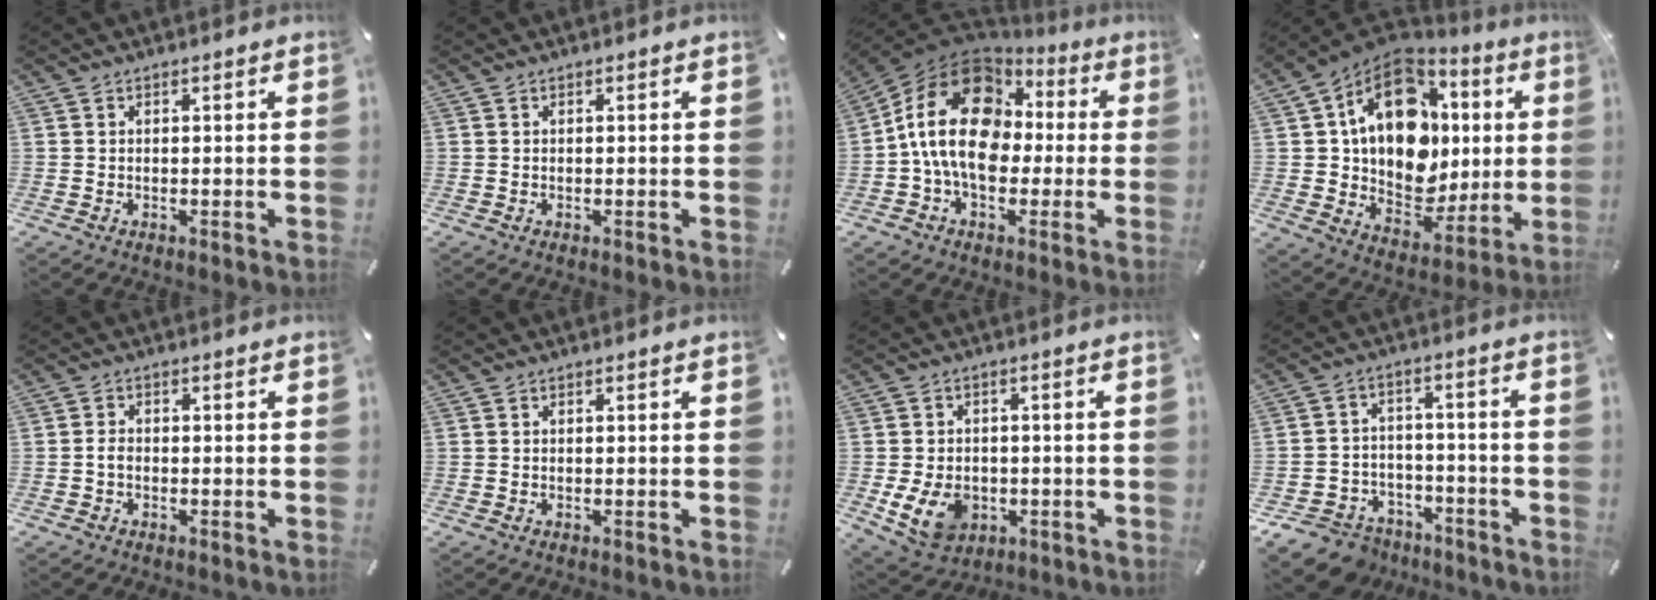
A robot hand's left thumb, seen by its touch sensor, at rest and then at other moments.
{"total": 0.0}
{"total": 18.8, "force": [0.1, 14.3, 12.2], "torque": [-0.246, 0.015, 0.001]}
{"total": 18.3, "force": [5.4, 13.8, 10.7], "torque": [-0.166, -0.035, 0.100]}
{"total": 1.9, "force": [-0.7, 1.3, 1.3], "torque": [-0.024, 0.005, -0.012]}
{"total": 0.0}
{"total": 9.8, "force": [-2.4, 7.6, 5.6], "torque": [-0.115, 0.009, -0.043]}
{"total": 8.8, "force": [-6.2, 5.8, 2.2], "torque": [-0.048, 0.035, -0.115]}